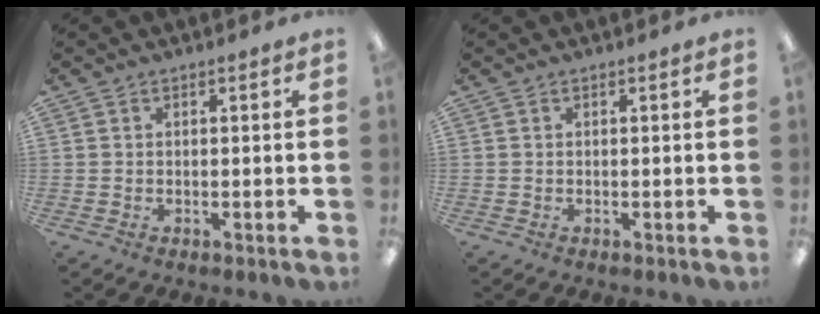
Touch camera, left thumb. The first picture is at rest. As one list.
[{"total": 0.0}]